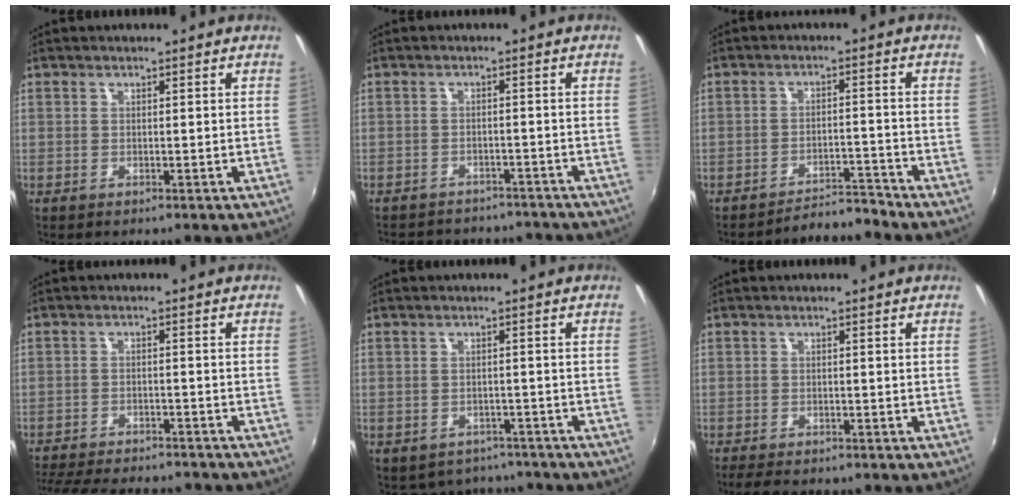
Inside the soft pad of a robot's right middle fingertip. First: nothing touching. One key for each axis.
{"total": 13.0, "fx": -11.4, "fy": 4.5, "fz": 4.2, "tx": -0.094, "ty": 0.001, "tz": -0.146}
{"total": 5.0, "fx": -4.9, "fy": -0.7, "fz": -0.2, "tx": -0.009, "ty": 0.013, "tz": -0.075}
{"total": 16.4, "fx": -14.3, "fy": 4.0, "fz": 6.9, "tx": -0.150, "ty": -0.020, "tz": -0.206}
{"total": 7.3, "fx": -5.9, "fy": 3.9, "fz": 1.9, "tx": -0.046, "ty": -0.005, "tz": -0.070}
{"total": 4.0, "fx": -3.4, "fy": 1.3, "fz": 1.7, "tx": -0.045, "ty": -0.013, "tz": -0.057}